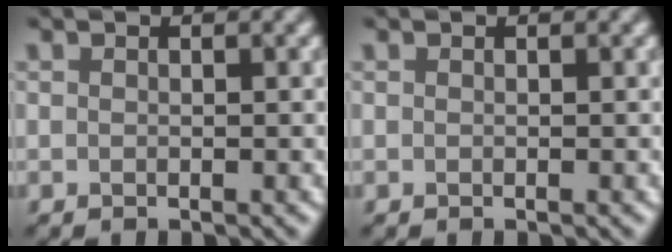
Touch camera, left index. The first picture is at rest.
{"total": 0.0}